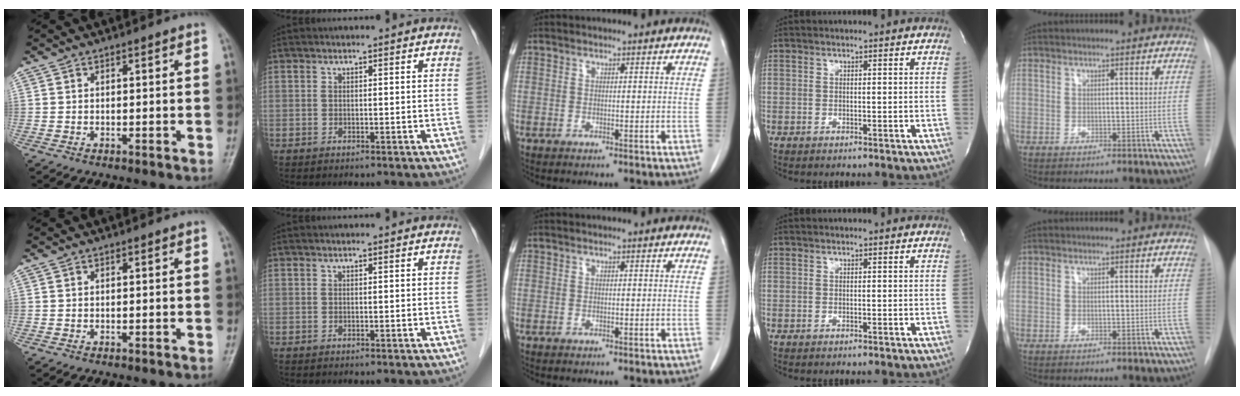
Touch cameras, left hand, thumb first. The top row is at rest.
{}